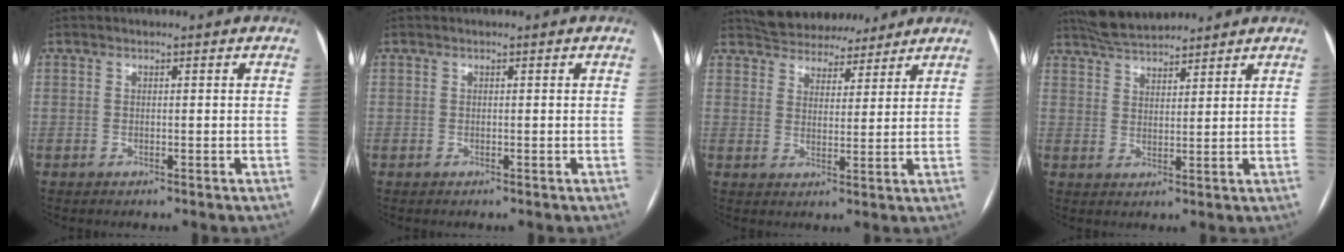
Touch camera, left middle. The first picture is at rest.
{"total": 0.0}
{"total": 10.4, "force": [9.4, 4.0, 2.3], "torque": [-0.028, 0.016, 0.136]}
{"total": 7.6, "force": [7.1, 1.5, 2.4], "torque": [-0.047, 0.024, 0.128]}